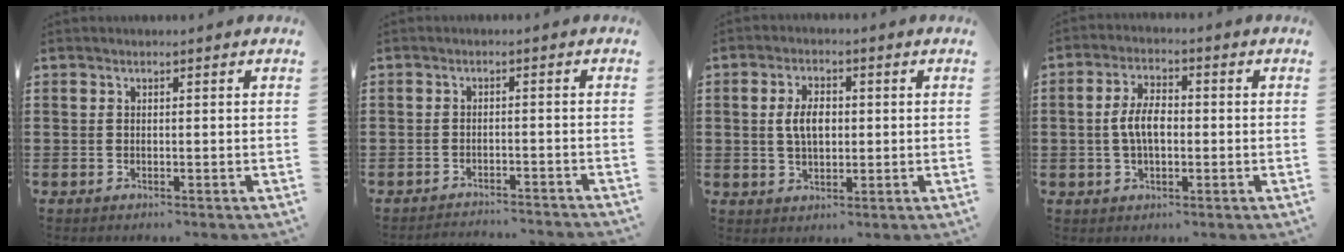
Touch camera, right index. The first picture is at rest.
{"total": 2.3, "force": [-2.2, -0.1, 0.2], "torque": [-0.007, 0.001, -0.048]}
{"total": 4.9, "force": [0.4, 2.7, 4.0], "torque": [-0.081, 0.005, 0.000]}
{"total": 5.8, "force": [-0.4, 3.0, 4.9], "torque": [-0.113, 0.002, -0.015]}